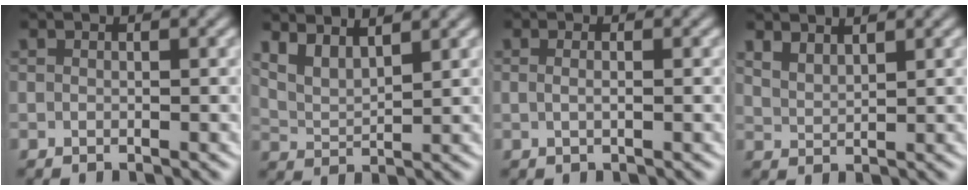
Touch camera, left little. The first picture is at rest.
{"total": 4.9, "force": [2.6, 3.4, 2.4], "torque": [-0.061, -0.006, 0.038]}
{"total": 0.9, "force": [-0.2, 0.0, 0.8], "torque": [-0.021, -0.008, 0.000]}
{"total": 2.2, "force": [1.9, 0.7, 0.8], "torque": [-0.023, -0.010, 0.044]}